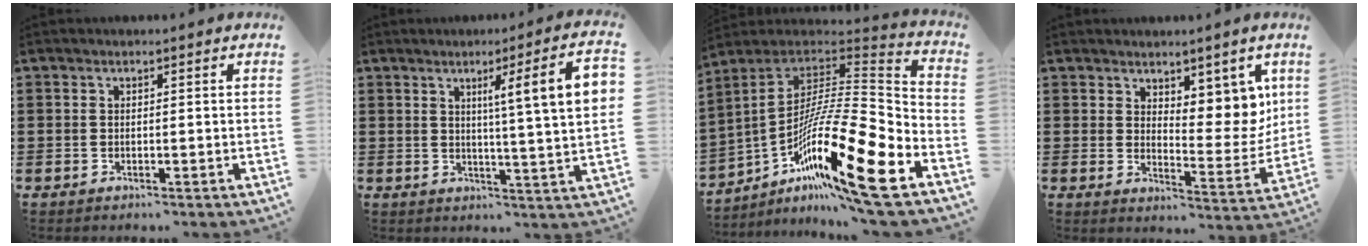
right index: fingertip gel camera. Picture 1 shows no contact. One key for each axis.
{"total": 9.0, "fx": 2.8, "fy": 0.0, "fz": 8.6, "tx": -0.140, "ty": -0.013, "tz": 0.037}
{"total": 20.7, "fx": -11.2, "fy": 2.8, "fz": 17.1, "tx": -0.330, "ty": 0.006, "tz": -0.208}
{"total": 6.8, "fx": 4.7, "fy": 3.9, "fz": 3.0, "tx": -0.054, "ty": -0.027, "tz": 0.085}